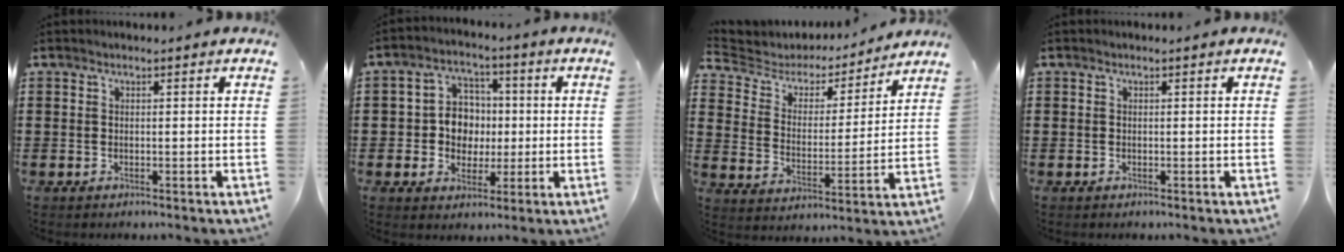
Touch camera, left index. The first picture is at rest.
{"total": 7.0, "force": [0.0, 6.4, 2.8], "torque": [-0.059, 0.016, -0.003]}
{"total": 4.1, "force": [3.4, 2.1, 0.7], "torque": [-0.043, -0.025, 0.049]}
{"total": 0.0}